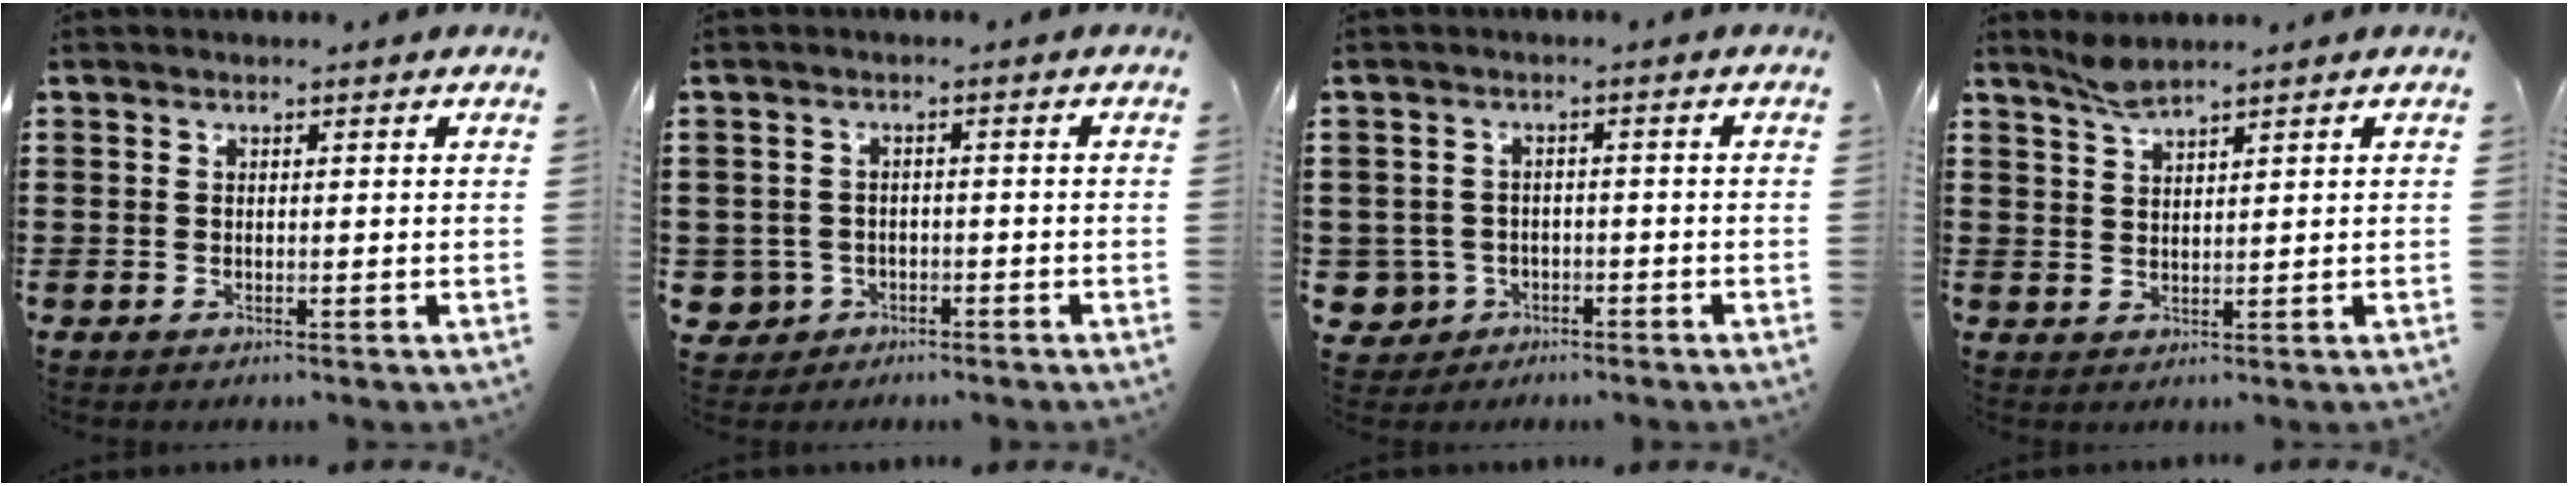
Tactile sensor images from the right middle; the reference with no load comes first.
{"total": 2.6, "force": [-1.4, 2.1, 0.6], "torque": [-0.026, -0.003, -0.034]}
{"total": 3.1, "force": [-1.6, 2.5, 0.9], "torque": [-0.040, -0.004, -0.040]}
{"total": 2.8, "force": [2.5, 0.4, 1.3], "torque": [-0.031, 0.001, 0.046]}